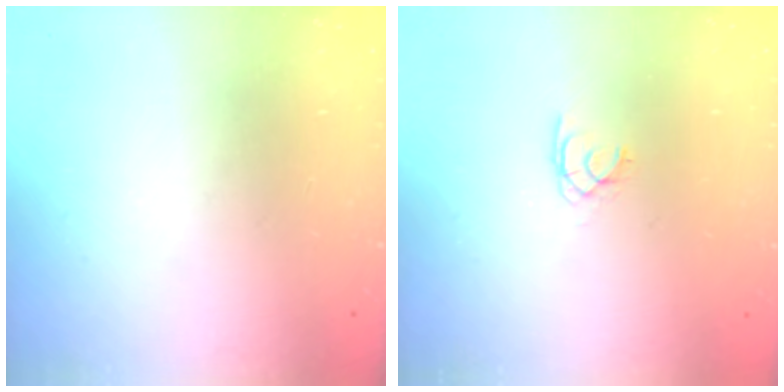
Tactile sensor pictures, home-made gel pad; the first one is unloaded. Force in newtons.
{"total": 1.5, "press": 1.4, "slide": 0.2}